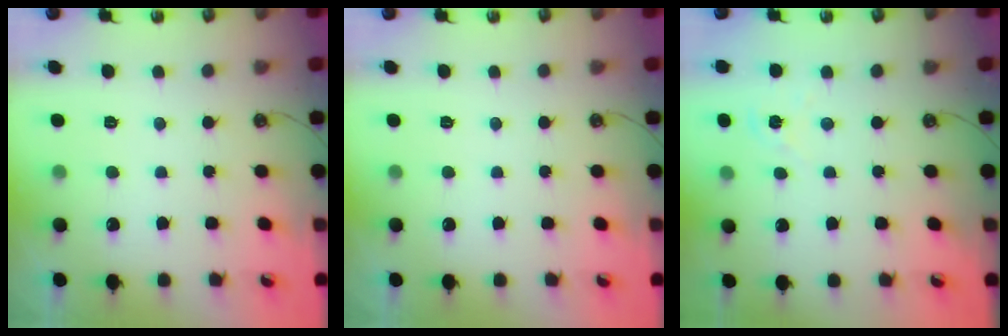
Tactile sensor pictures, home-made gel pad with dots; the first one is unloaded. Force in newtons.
{"total": 0.0}
{"total": 4.3, "press": 4.3, "slide": 0.4}